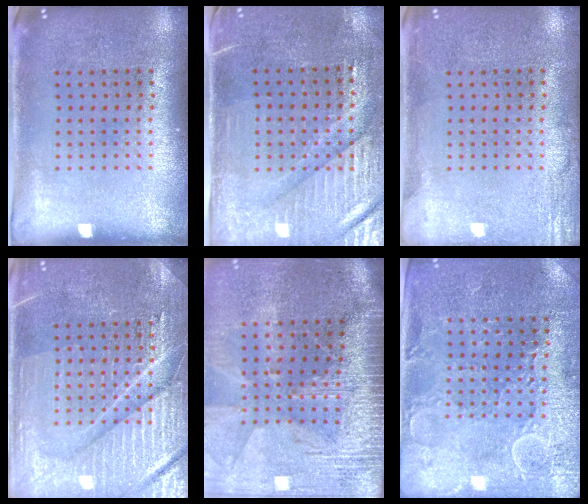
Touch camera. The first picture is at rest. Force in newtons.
{"total": 3.5, "press": 3.1, "slide": 1.5}
{"total": 2.4, "press": 2.4, "slide": 0.3}
{"total": 4.3, "press": 4.2, "slide": 0.5}
{"total": 3.8, "press": 3.3, "slide": 1.9}
{"total": 2.9, "press": 2.9, "slide": 0.4}